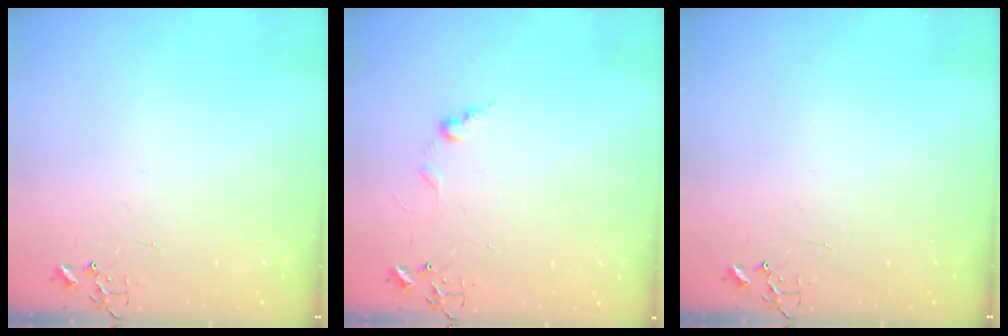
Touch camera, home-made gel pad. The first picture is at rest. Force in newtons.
{"total": 6.9, "press": 6.8, "slide": 1.0}
{"total": 0.0}